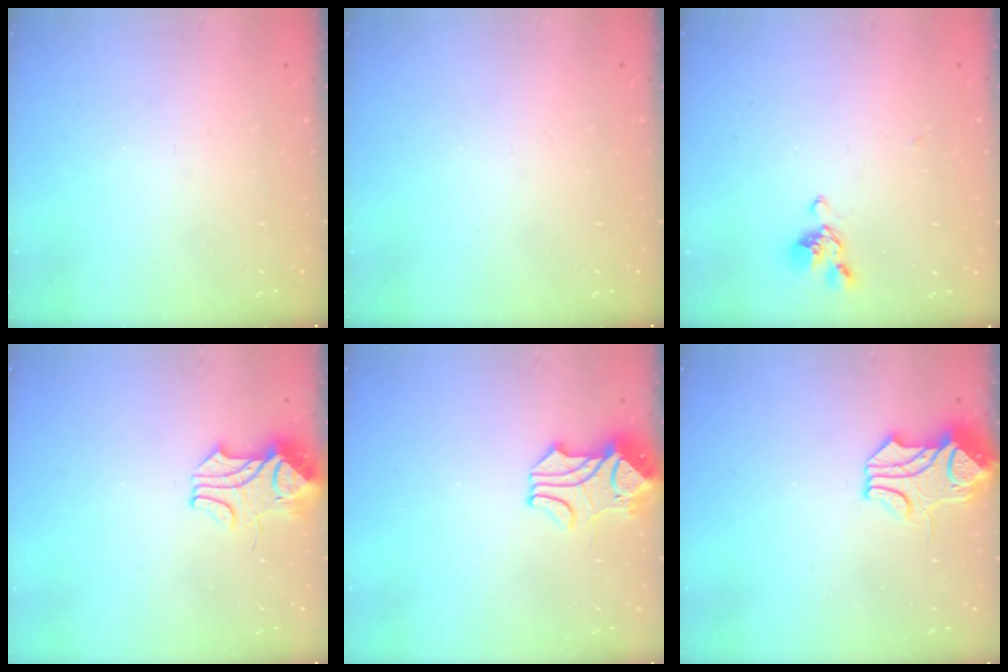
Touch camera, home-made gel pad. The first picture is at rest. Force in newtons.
{"total": 0.0}
{"total": 2.7, "press": 2.5, "slide": 0.8}
{"total": 2.4, "press": 2.2, "slide": 1.0}
{"total": 2.4, "press": 2.0, "slide": 1.2}
{"total": 1.6, "press": 0.9, "slide": 1.3}